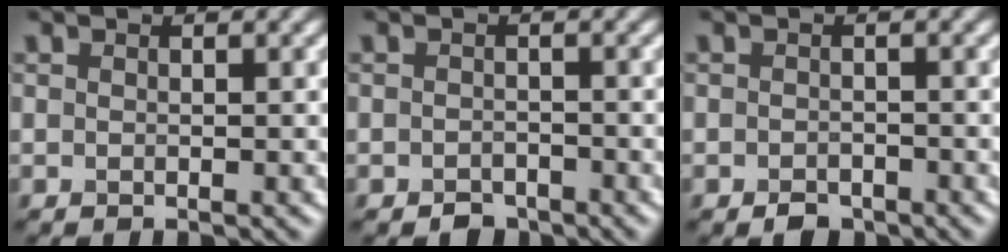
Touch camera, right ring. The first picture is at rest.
{"total": 1.6, "force": [-1.3, 0.9, 0.4], "torque": [-0.004, 0.000, -0.025]}
{"total": 1.8, "force": [-1.3, 1.0, 0.7], "torque": [-0.010, -0.001, -0.024]}